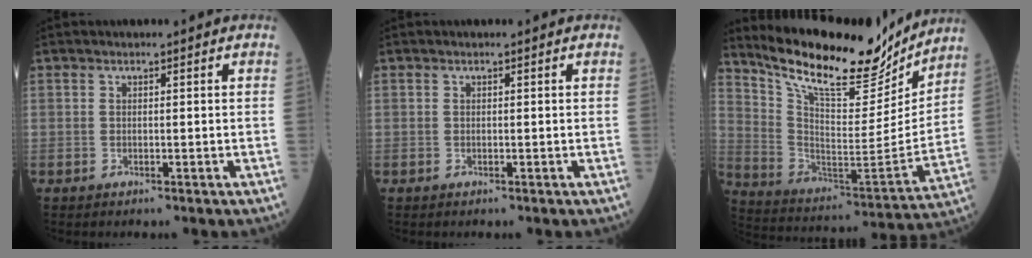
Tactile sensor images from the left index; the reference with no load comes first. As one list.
[{"total": 0.0}, {"total": 21.3, "force": [18.3, 5.1, 9.5], "torque": [-0.171, -0.027, 0.297]}]